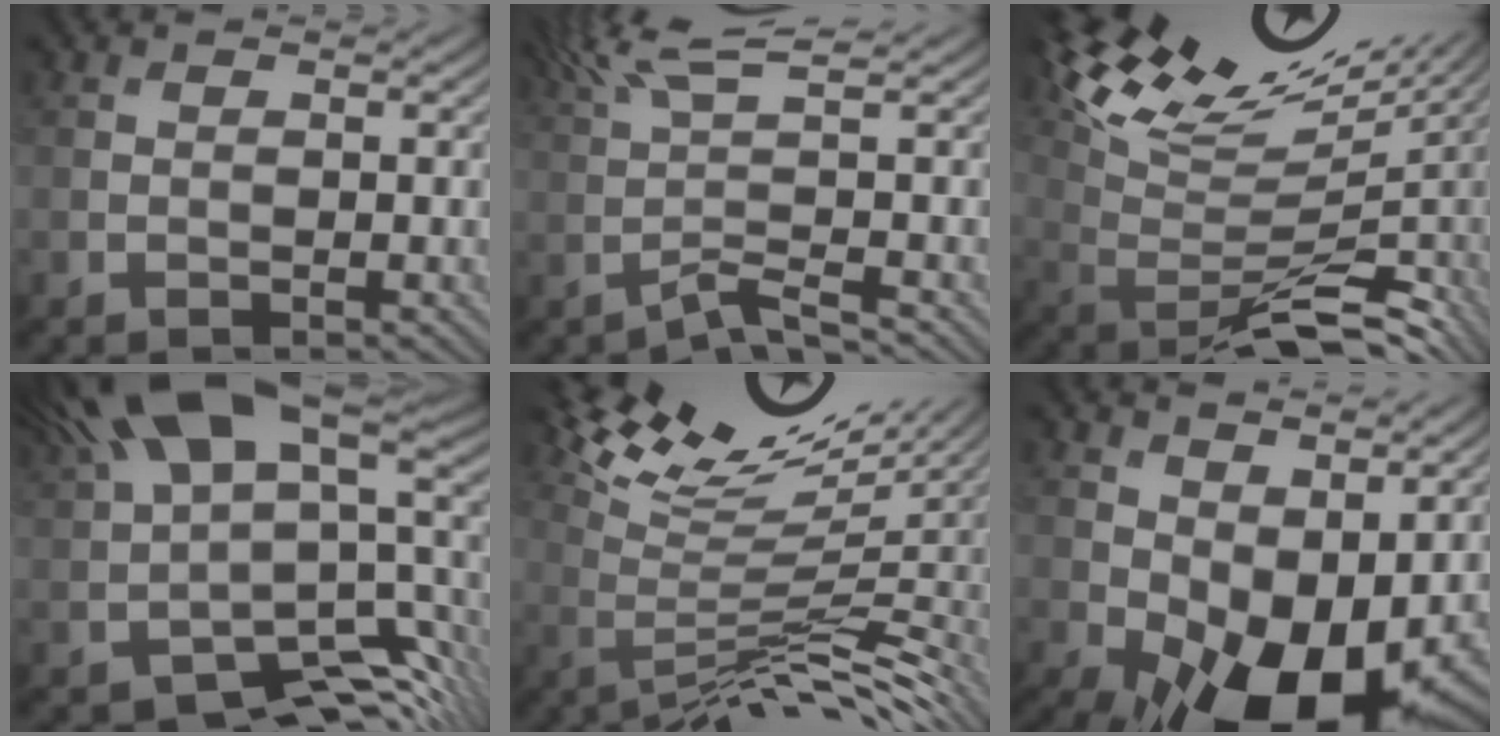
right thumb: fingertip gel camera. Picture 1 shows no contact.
{"total": 4.7, "force": [1.3, 0.2, 4.6], "torque": [-0.084, 0.016, 0.029]}
{"total": 13.1, "force": [6.9, 4.0, 10.3], "torque": [-0.172, 0.019, 0.139]}
{"total": 14.2, "force": [1.7, 6.9, 12.3], "torque": [-0.233, -0.015, 0.062]}
{"total": 11.5, "force": [5.8, 2.4, 9.7], "torque": [-0.162, 0.011, 0.117]}
{"total": 13.8, "force": [-1.0, 8.7, 10.7], "torque": [-0.195, -0.029, 0.003]}